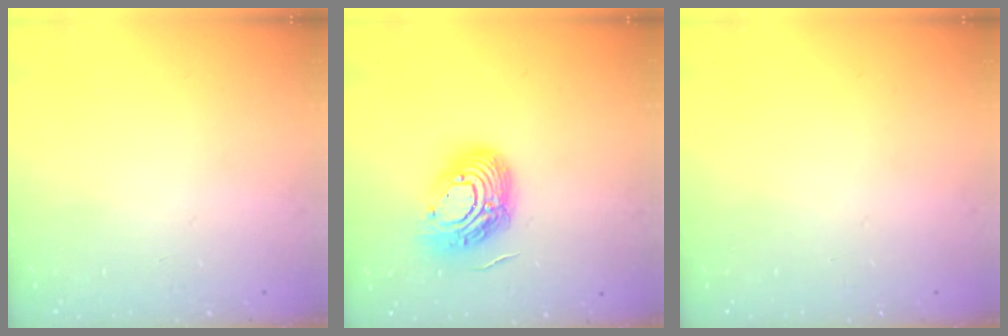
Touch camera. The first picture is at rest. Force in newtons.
{"total": 16.1, "press": 16.0, "slide": 1.1}
{"total": 0.0}